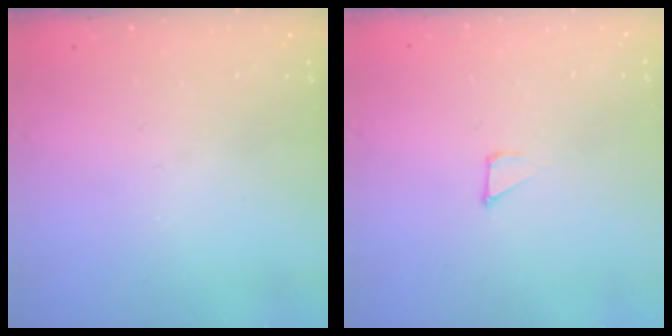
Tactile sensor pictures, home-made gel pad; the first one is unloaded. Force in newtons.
{"total": 1.2, "press": 1.2, "slide": 0.0}